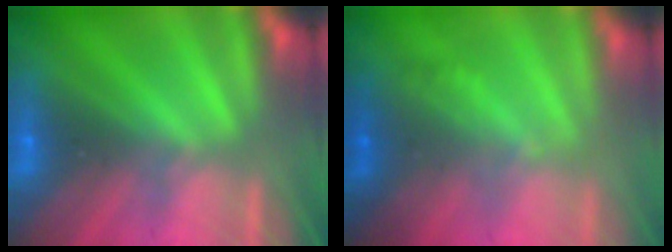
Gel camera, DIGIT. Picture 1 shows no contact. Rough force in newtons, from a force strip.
{"total": 2.0}